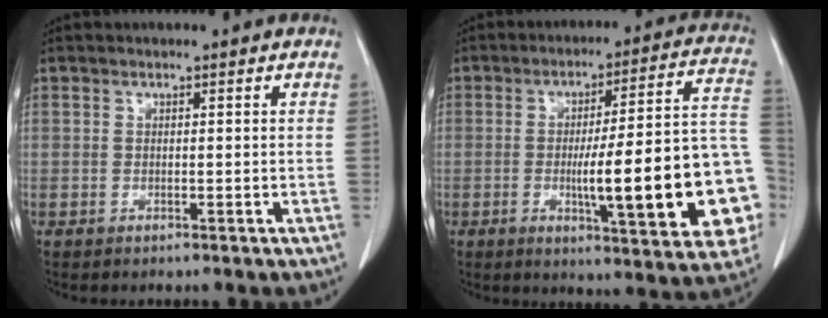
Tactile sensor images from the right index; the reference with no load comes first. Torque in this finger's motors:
{"motor_torque": [2.12, -0.01, 0.65, 0.15]}